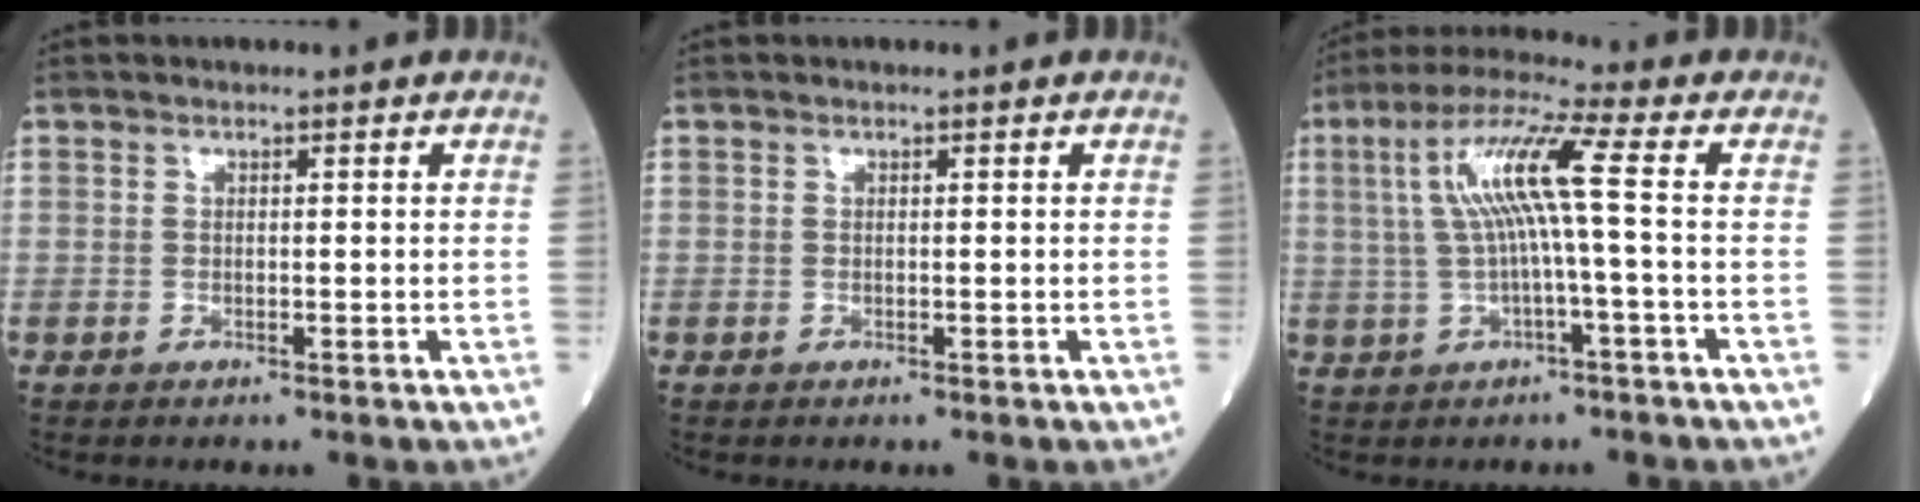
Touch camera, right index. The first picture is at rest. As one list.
[{"total": 0.0}, {"total": 9.5, "force": [0.8, -0.5, 9.4], "torque": [-0.186, 0.025, 0.015]}]